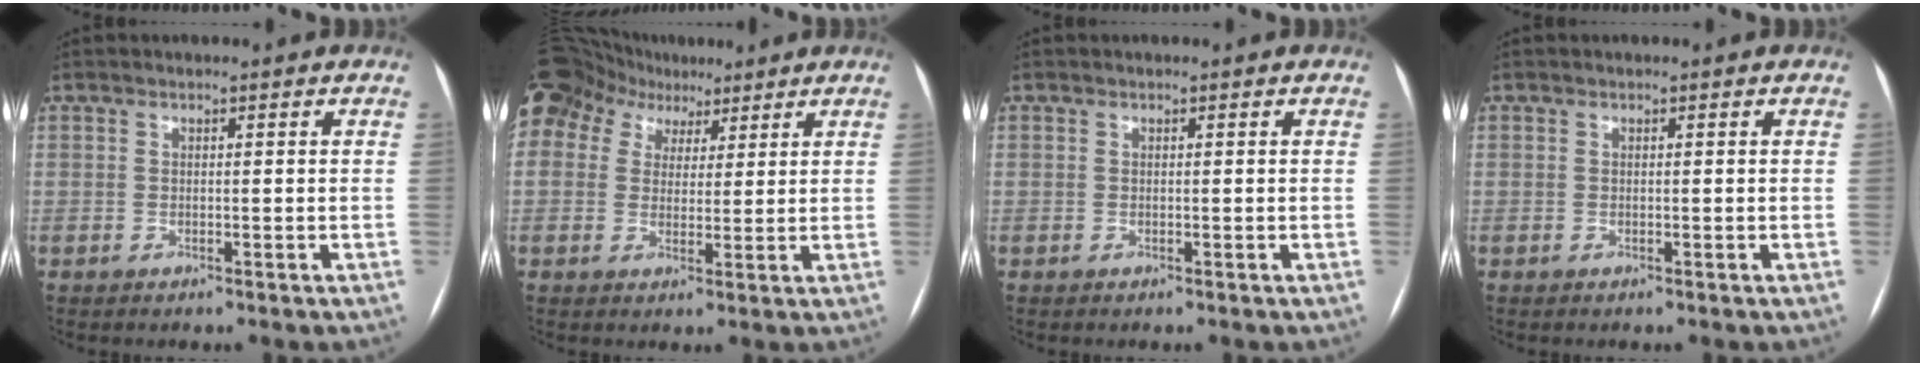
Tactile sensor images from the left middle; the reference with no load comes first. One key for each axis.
{"total": 23.5, "fx": 13.2, "fy": 17.1, "fz": 9.2, "tx": -0.295, "ty": 0.101, "tz": 0.247}
{"total": 0.0}
{"total": 0.0}